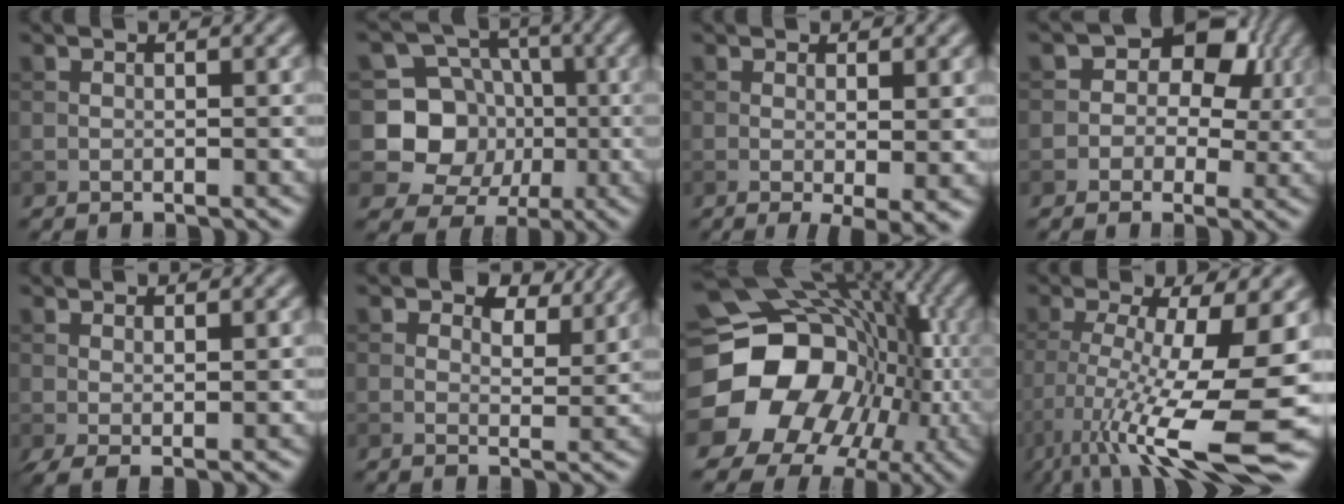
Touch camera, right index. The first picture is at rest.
{"total": 6.9, "force": [-0.6, 6.3, 2.7], "torque": [-0.033, -0.002, -0.033]}
{"total": 3.3, "force": [-0.2, 0.5, 3.2], "torque": [-0.047, -0.011, 0.000]}
{"total": 6.7, "force": [1.5, 5.4, 3.6], "torque": [-0.022, 0.020, -0.005]}
{"total": 1.8, "force": [0.4, 0.4, 1.7], "torque": [-0.040, -0.002, 0.008]}
{"total": 4.9, "force": [3.3, 2.3, 2.8], "torque": [-0.045, -0.005, 0.043]}
{"total": 20.8, "force": [-3.6, 18.2, 9.4], "torque": [-0.159, -0.012, -0.093]}
{"total": 13.1, "force": [-4.7, 3.1, 11.8], "torque": [-0.217, -0.020, -0.075]}